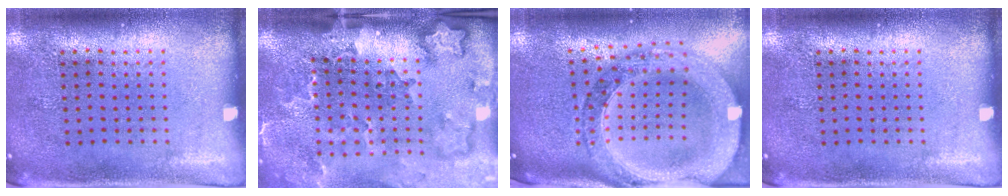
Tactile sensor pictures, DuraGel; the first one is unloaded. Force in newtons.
{"total": 3.5, "press": 2.5, "slide": 2.4}
{"total": 2.6, "press": 2.3, "slide": 1.2}
{"total": 0.0}